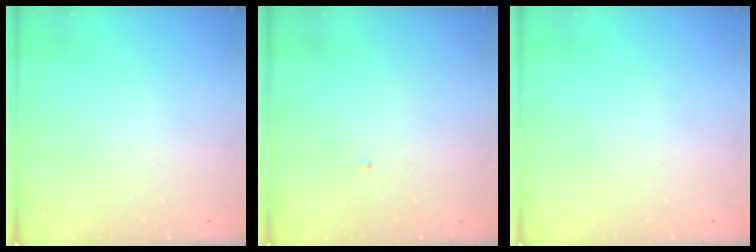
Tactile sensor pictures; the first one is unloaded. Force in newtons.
{"total": 1.8, "press": 1.8, "slide": 0.2}
{"total": 0.0}